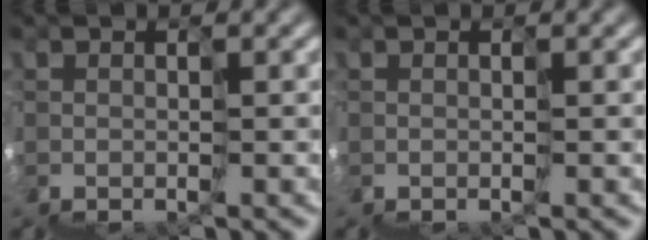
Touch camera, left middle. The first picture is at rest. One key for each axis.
{"total": 0.0}